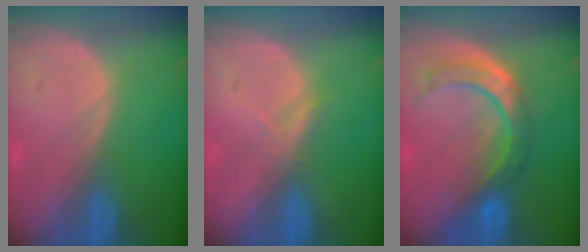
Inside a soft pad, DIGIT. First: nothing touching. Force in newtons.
{"total": 1.8, "press": 1.6, "slide": 0.7}
{"total": 8.2, "press": 7.2, "slide": 3.8}